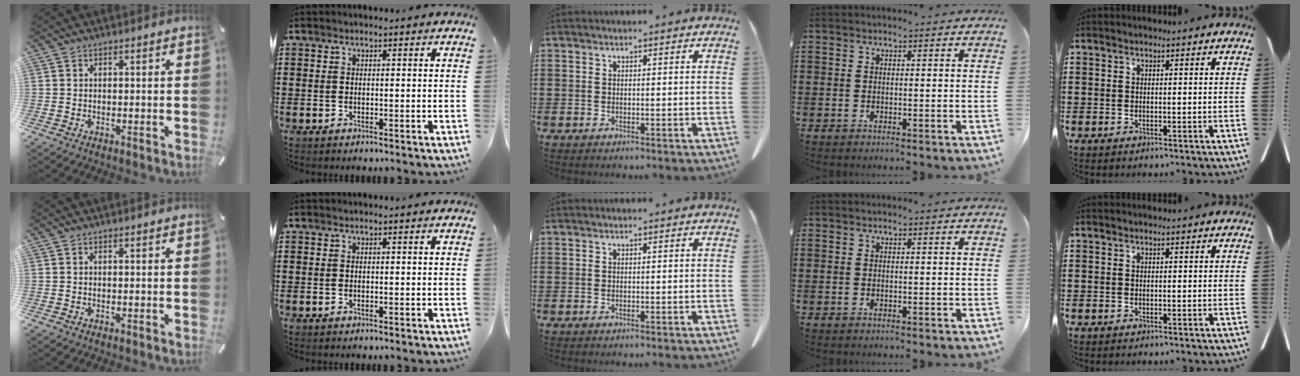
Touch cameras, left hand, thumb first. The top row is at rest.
{}